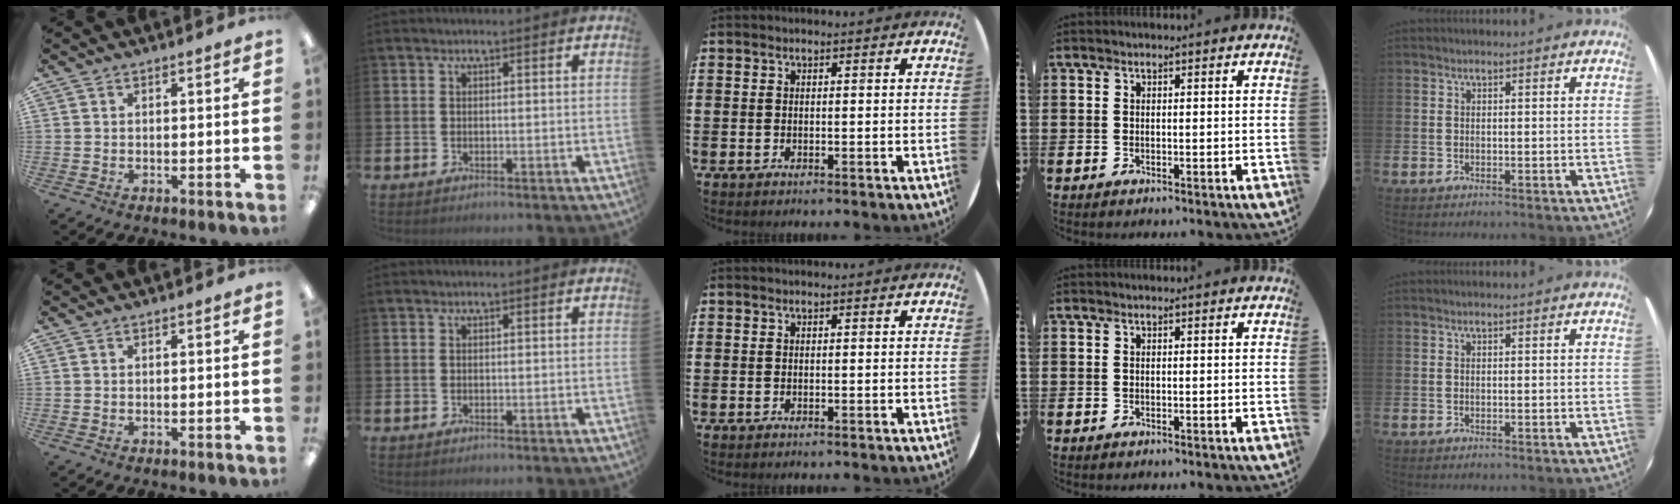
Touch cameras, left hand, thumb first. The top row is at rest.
{}